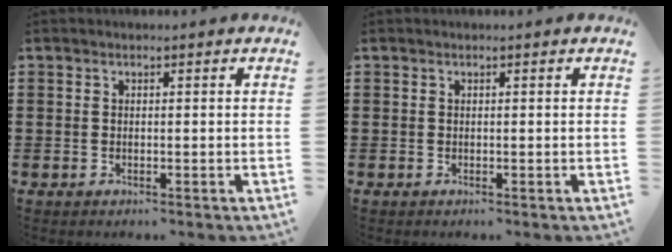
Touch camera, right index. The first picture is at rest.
{"total": 0.0}